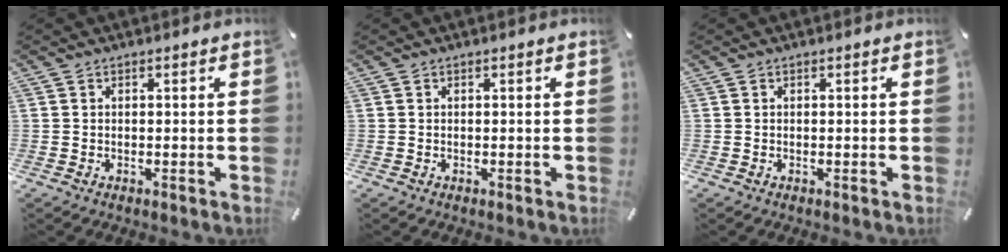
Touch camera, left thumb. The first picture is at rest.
{"total": 0.0}
{"total": 0.0}